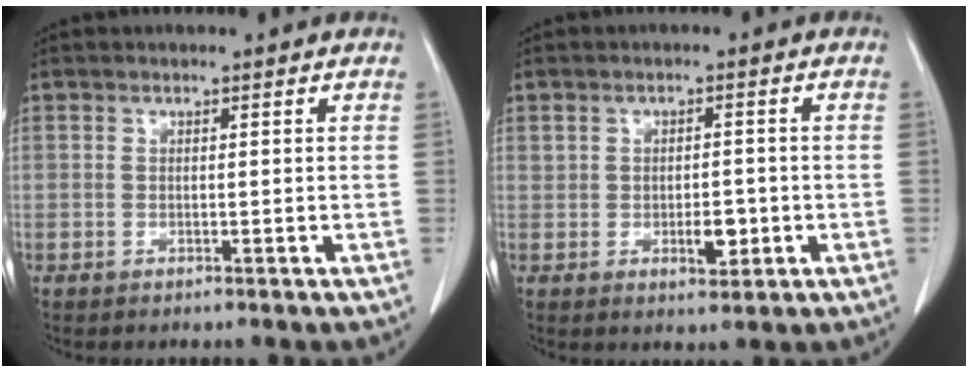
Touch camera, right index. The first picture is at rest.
{"total": 4.2, "force": [-1.0, 2.0, 3.6], "torque": [-0.055, 0.001, -0.007]}